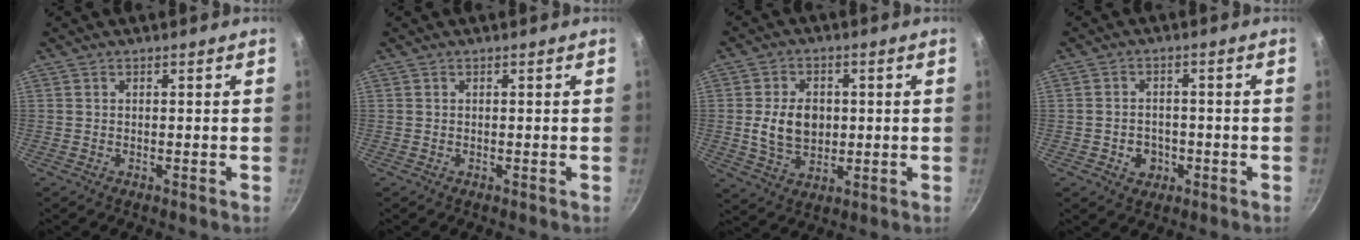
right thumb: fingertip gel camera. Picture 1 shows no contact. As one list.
[{"total": 0.0}, {"total": 9.4, "force": [0.4, 6.8, 6.4], "torque": [-0.095, -0.003, 0.011]}, {"total": 4.5, "force": [-1.5, 3.7, 2.1], "torque": [-0.019, 0.017, -0.017]}]